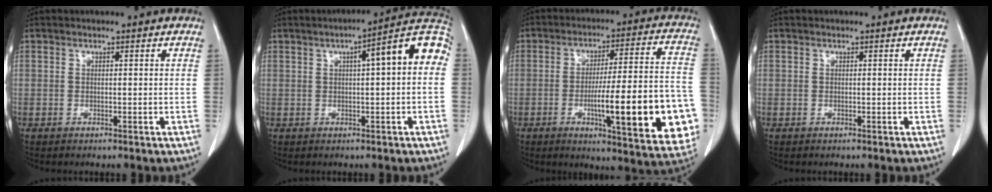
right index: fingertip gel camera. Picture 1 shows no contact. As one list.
[{"total": 10.1, "force": [1.9, 1.5, 9.8], "torque": [-0.130, 0.037, 0.017]}, {"total": 21.3, "force": [-5.7, 3.2, 20.3], "torque": [-0.214, 0.014, -0.068]}, {"total": 0.0}]